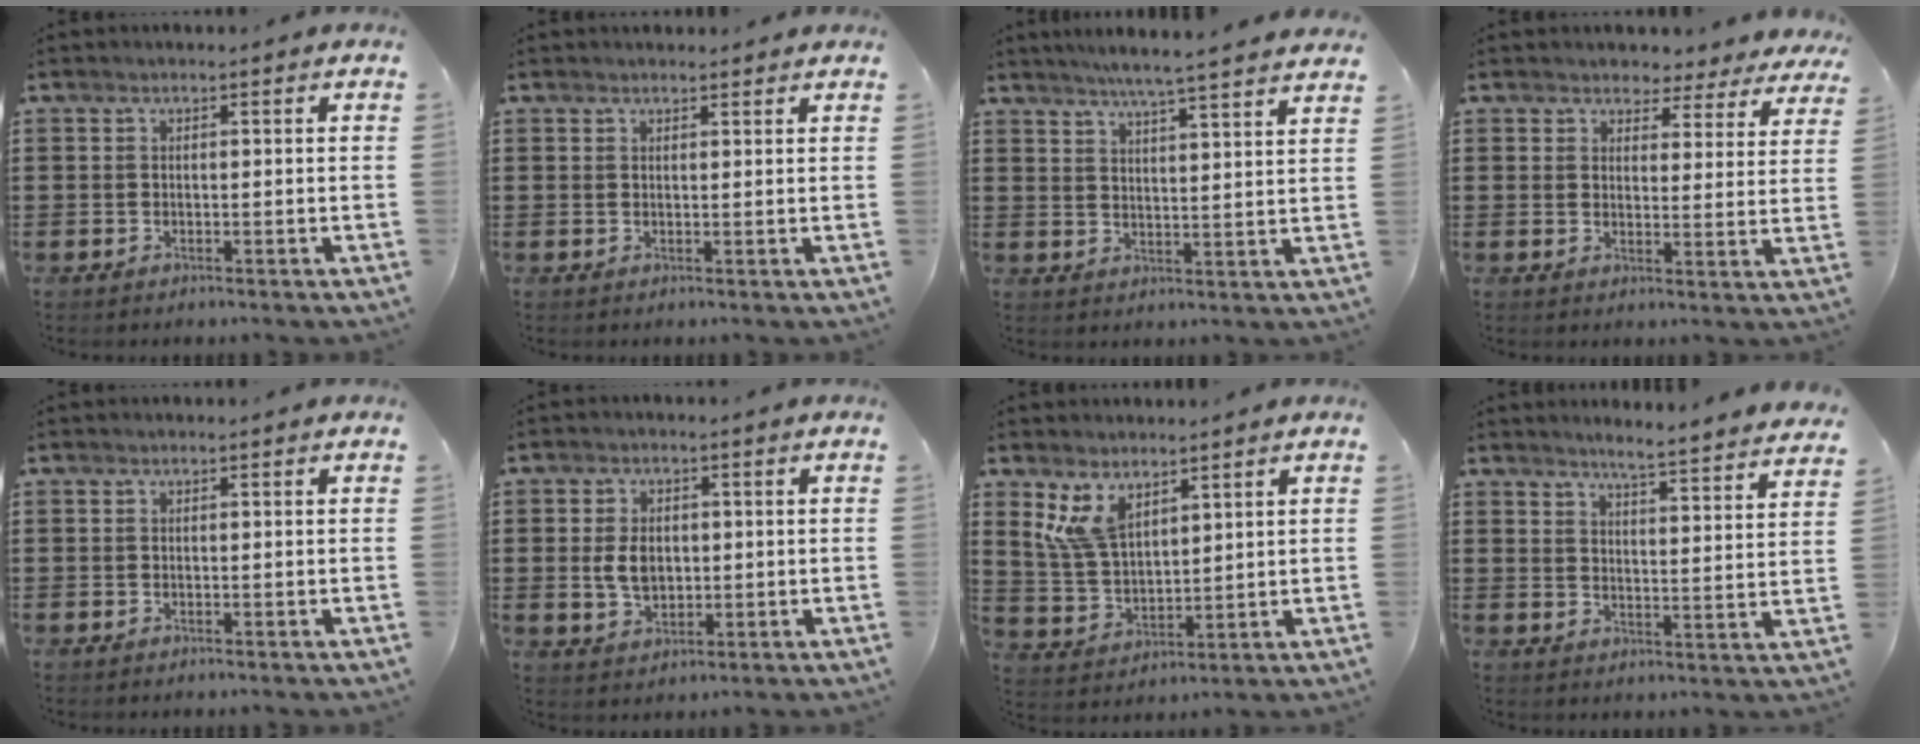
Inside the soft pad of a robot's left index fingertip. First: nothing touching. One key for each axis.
{"total": 0.7, "fx": 0.7, "fy": -0.1, "fz": -0.3, "tx": 0.005, "ty": 0.001, "tz": 0.014}
{"total": 4.7, "fx": 4.4, "fy": -1.2, "fz": 1.4, "tx": -0.042, "ty": -0.026, "tz": 0.074}
{"total": 3.1, "fx": 3.0, "fy": 0.9, "fz": -0.2, "tx": -0.006, "ty": -0.016, "tz": 0.050}
{"total": 0.0}
{"total": 5.0, "fx": 0.2, "fy": 3.3, "fz": 3.7, "tx": -0.076, "ty": 0.005, "tz": -0.001}
{"total": 6.6, "fx": 4.2, "fy": 3.3, "fz": 4.0, "tx": -0.100, "ty": -0.006, "tz": 0.077}
{"total": 3.8, "fx": 3.5, "fy": -1.3, "fz": 0.5, "tx": -0.025, "ty": -0.032, "tz": 0.056}